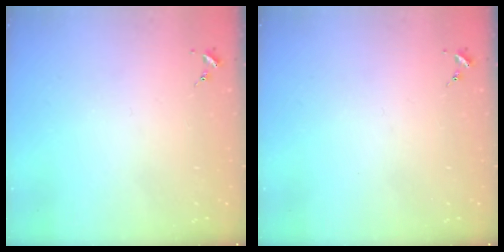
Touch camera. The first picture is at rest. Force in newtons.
{"total": 0.0}